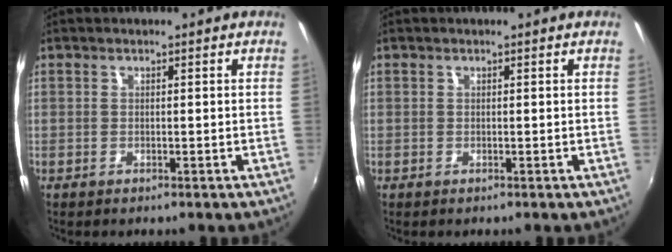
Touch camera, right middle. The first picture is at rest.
{"total": 0.0}